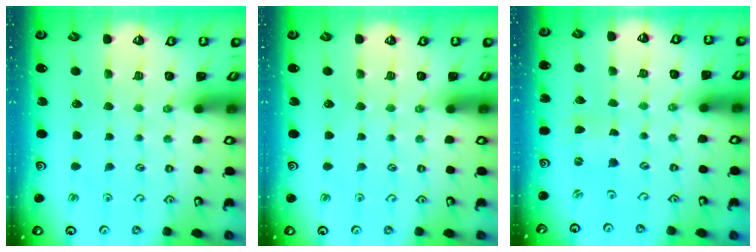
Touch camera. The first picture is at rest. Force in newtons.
{"total": 0.0}
{"total": 0.0}